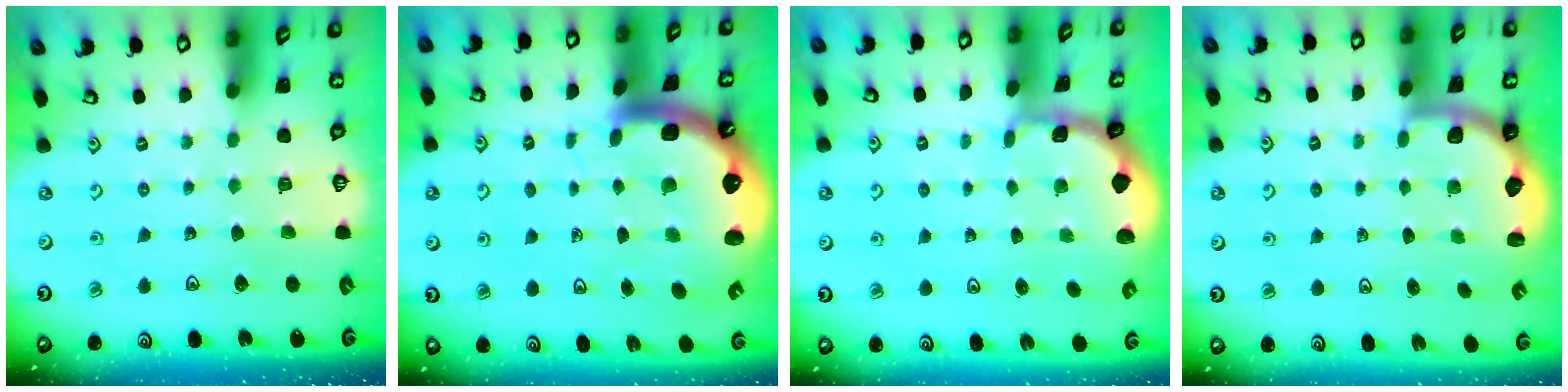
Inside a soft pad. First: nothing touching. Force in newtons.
{"total": 7.8, "press": 7.6, "slide": 1.7}
{"total": 1.3, "press": 1.2, "slide": 0.2}
{"total": 2.2, "press": 2.1, "slide": 0.7}